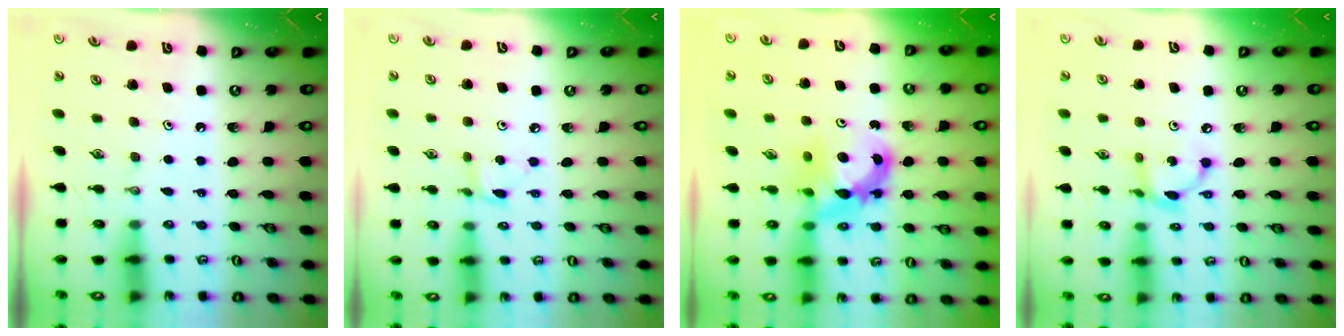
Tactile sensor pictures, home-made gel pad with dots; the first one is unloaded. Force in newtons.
{"total": 2.8, "press": 2.8, "slide": 0.3}
{"total": 7.5, "press": 7.4, "slide": 1.0}
{"total": 6.7, "press": 6.7, "slide": 0.2}